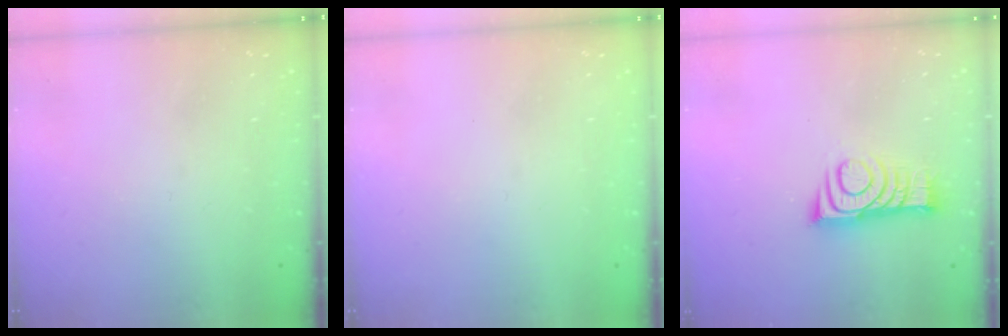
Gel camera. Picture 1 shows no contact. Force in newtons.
{"total": 0.0}
{"total": 9.6, "press": 9.6, "slide": 0.1}